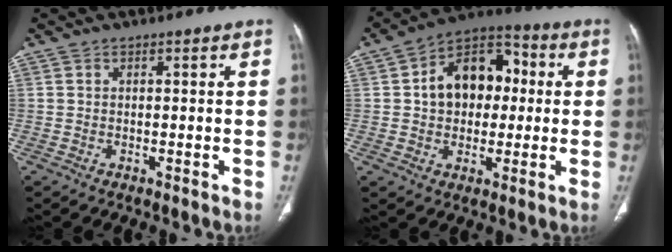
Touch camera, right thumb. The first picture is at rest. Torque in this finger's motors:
{"motor_torque": [0.10, 0.28, 0.22, -0.12, 0.14]}